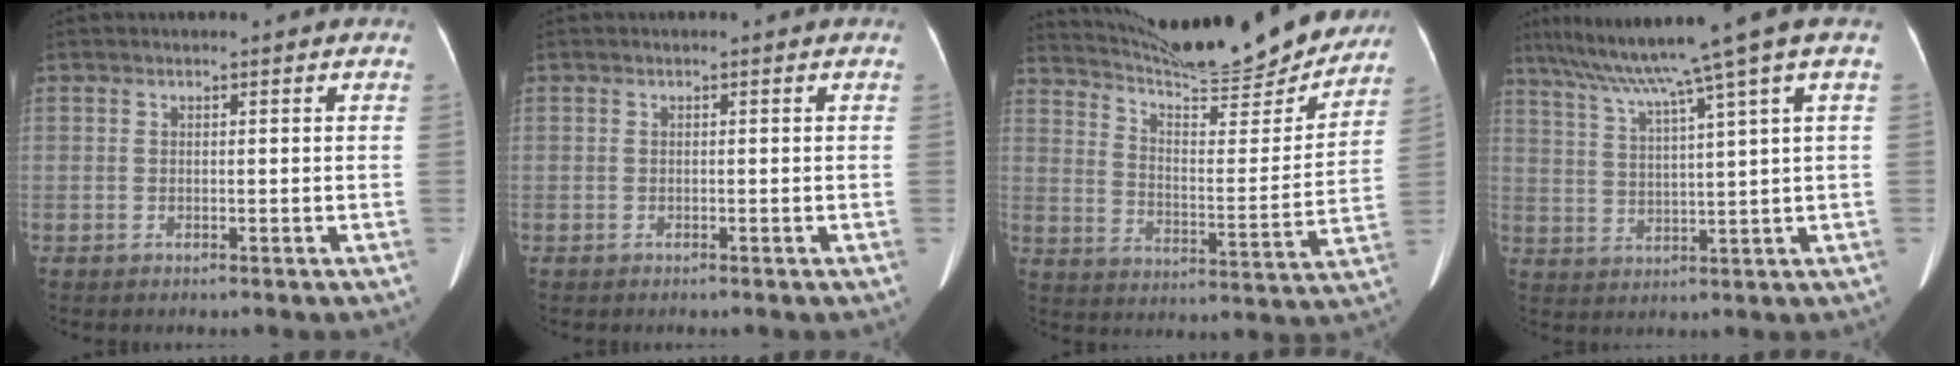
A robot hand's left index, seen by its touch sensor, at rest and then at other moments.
{"total": 0.0}
{"total": 22.9, "force": [21.2, 2.2, 8.4], "torque": [-0.141, -0.042, 0.295]}
{"total": 12.9, "force": [8.8, -2.6, 9.1], "torque": [-0.150, 0.014, 0.138]}